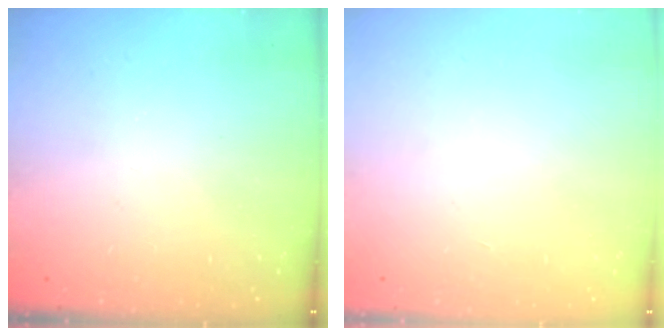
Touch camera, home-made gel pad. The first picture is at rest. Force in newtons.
{"total": 0.0}